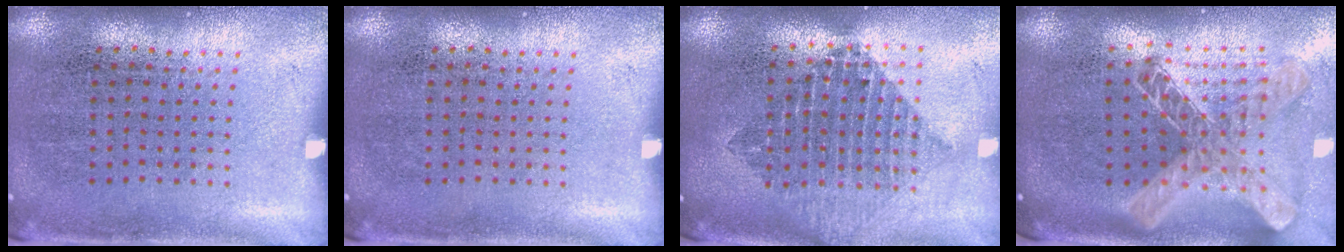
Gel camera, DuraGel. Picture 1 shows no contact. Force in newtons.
{"total": 0.0}
{"total": 2.1, "press": 1.7, "slide": 1.2}
{"total": 1.9, "press": 1.6, "slide": 1.1}